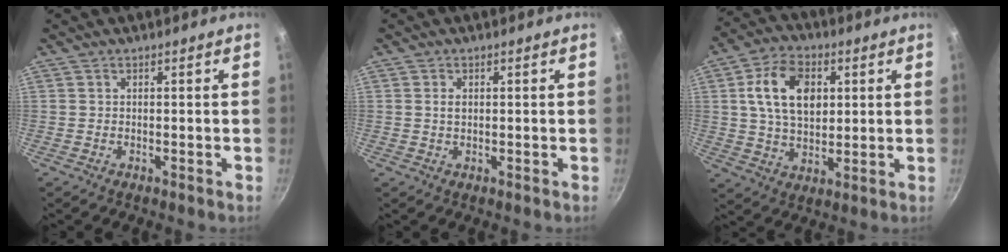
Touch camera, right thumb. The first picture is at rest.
{"total": 1.4, "force": [0.3, 0.9, 1.1], "torque": [-0.017, 0.001, 0.005]}
{"total": 13.2, "force": [3.2, 8.7, 9.4], "torque": [-0.142, 0.000, 0.052]}